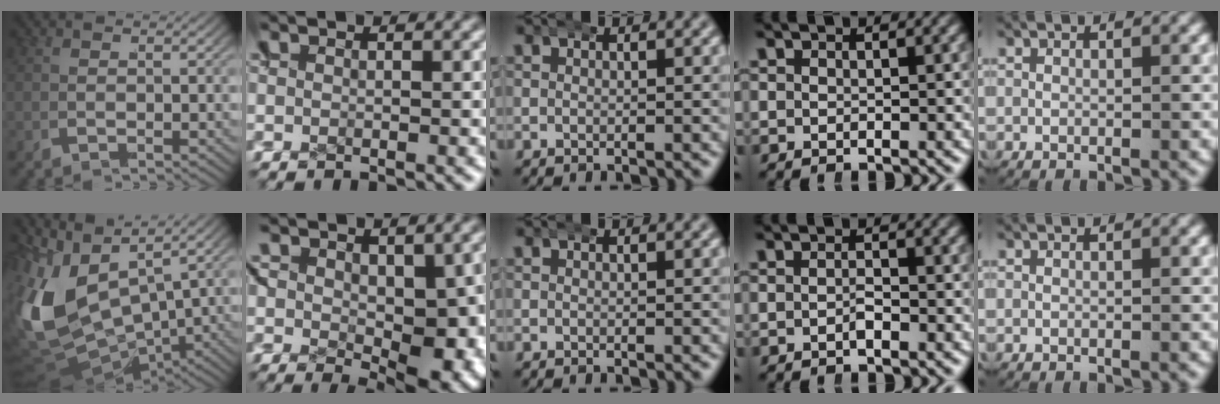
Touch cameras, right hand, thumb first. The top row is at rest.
{"thumb": {"total": 14.7, "force": [-1.0, 10.0, 10.8], "torque": [-0.248, -0.052, 0.003]}, "index": {"total": 4.8, "force": [-1.1, 2.3, 4.1], "torque": [-0.060, -0.033, 0.004]}, "ring": {"total": 1.0, "force": [-0.6, 0.4, 0.6], "torque": [-0.016, -0.001, -0.016]}}